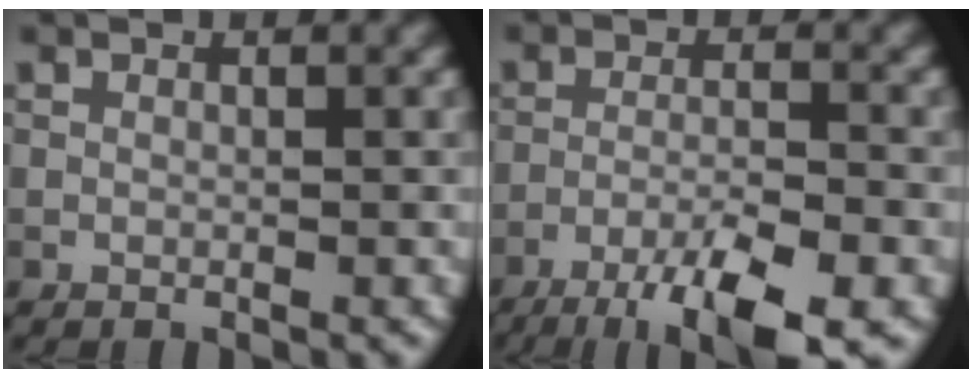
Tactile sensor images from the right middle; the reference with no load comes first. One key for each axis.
{"total": 8.7, "fx": -5.8, "fy": 1.7, "fz": 6.2, "tx": -0.105, "ty": -0.012, "tz": -0.094}